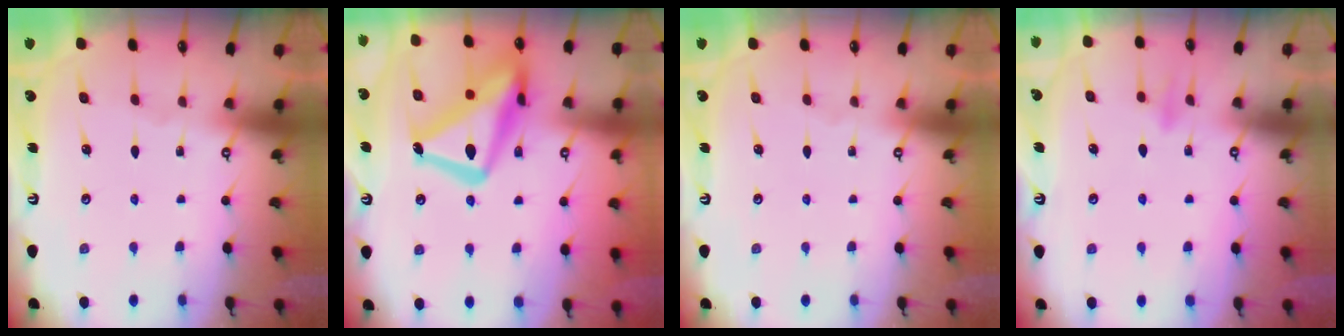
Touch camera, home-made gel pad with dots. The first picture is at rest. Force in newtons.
{"total": 19.5, "press": 19.4, "slide": 1.7}
{"total": 0.0}
{"total": 6.6, "press": 6.5, "slide": 1.2}